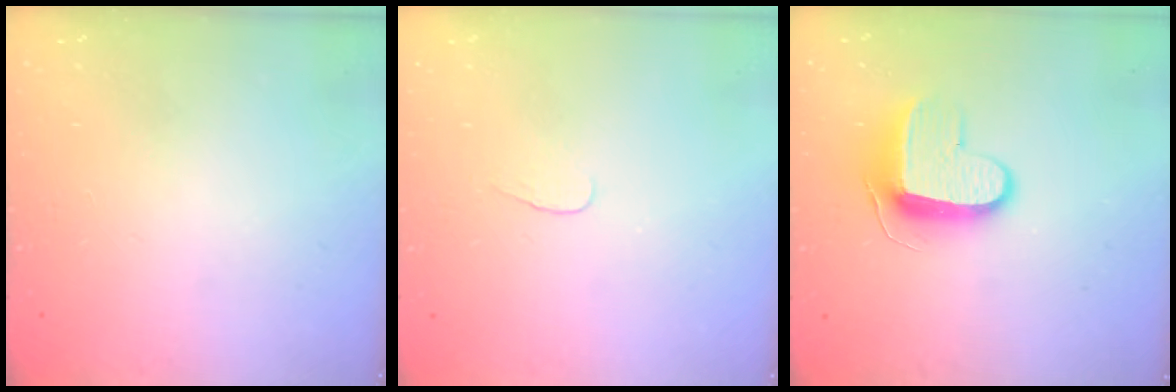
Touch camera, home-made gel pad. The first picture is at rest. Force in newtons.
{"total": 2.8, "press": 2.7, "slide": 0.3}
{"total": 10.0, "press": 10.0, "slide": 1.1}